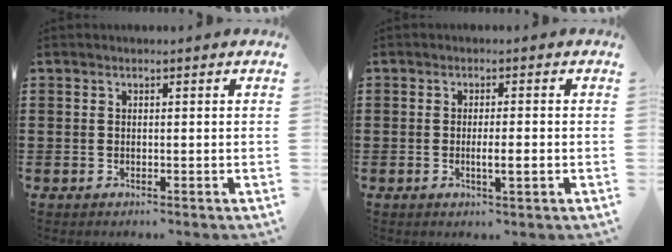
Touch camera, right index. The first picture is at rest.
{"total": 2.8, "force": [-0.7, 0.2, 2.7], "torque": [-0.046, -0.002, -0.014]}